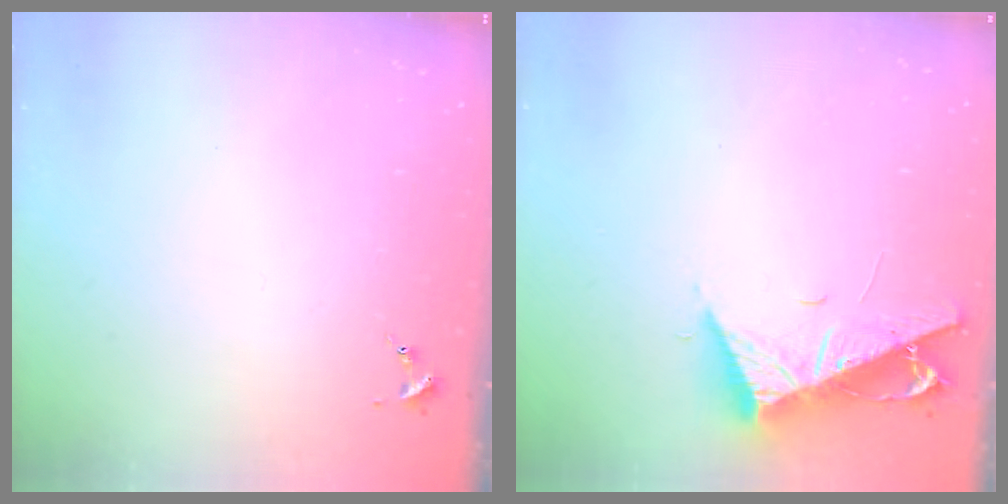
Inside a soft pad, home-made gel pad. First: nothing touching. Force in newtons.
{"total": 10.8, "press": 10.8, "slide": 0.8}